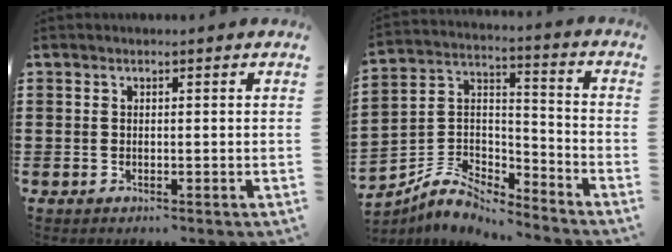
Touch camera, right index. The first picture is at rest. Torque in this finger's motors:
{"motor_torque": [-1.08, 1.06, -0.12, -0.12]}